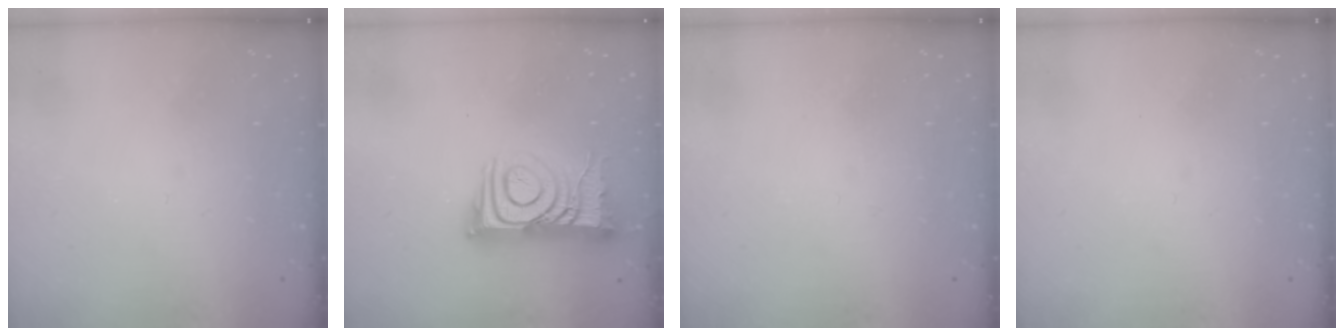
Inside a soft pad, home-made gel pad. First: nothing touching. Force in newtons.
{"total": 14.0, "press": 14.0, "slide": 1.0}
{"total": 2.8, "press": 2.8, "slide": 0.4}
{"total": 0.0}